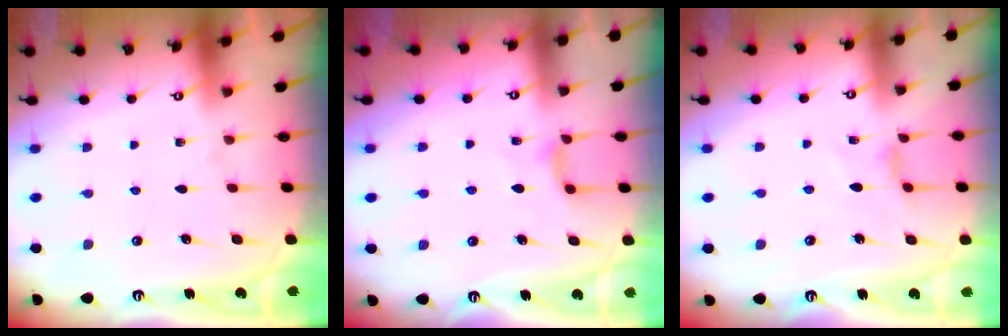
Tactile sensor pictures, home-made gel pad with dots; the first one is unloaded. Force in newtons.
{"total": 4.4, "press": 4.4, "slide": 0.6}
{"total": 4.2, "press": 4.2, "slide": 0.5}